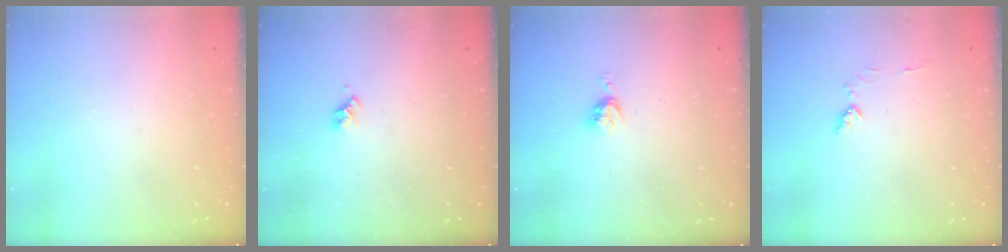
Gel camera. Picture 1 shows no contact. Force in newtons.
{"total": 2.7, "press": 2.7, "slide": 0.2}
{"total": 3.4, "press": 3.4, "slide": 0.4}
{"total": 4.7, "press": 4.7, "slide": 0.5}